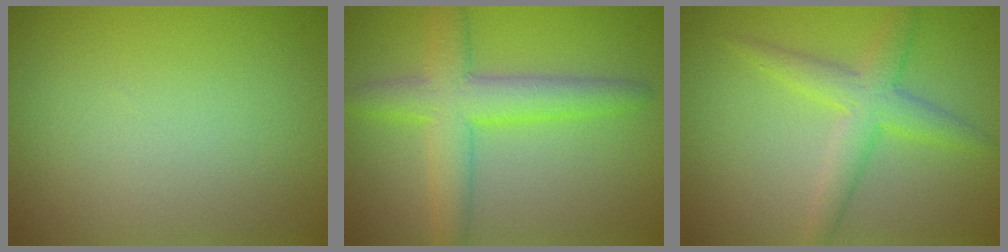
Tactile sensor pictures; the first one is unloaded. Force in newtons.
{"total": 5.4, "press": 5.4, "slide": 0.1}
{"total": 3.6, "press": 3.6, "slide": 0.1}